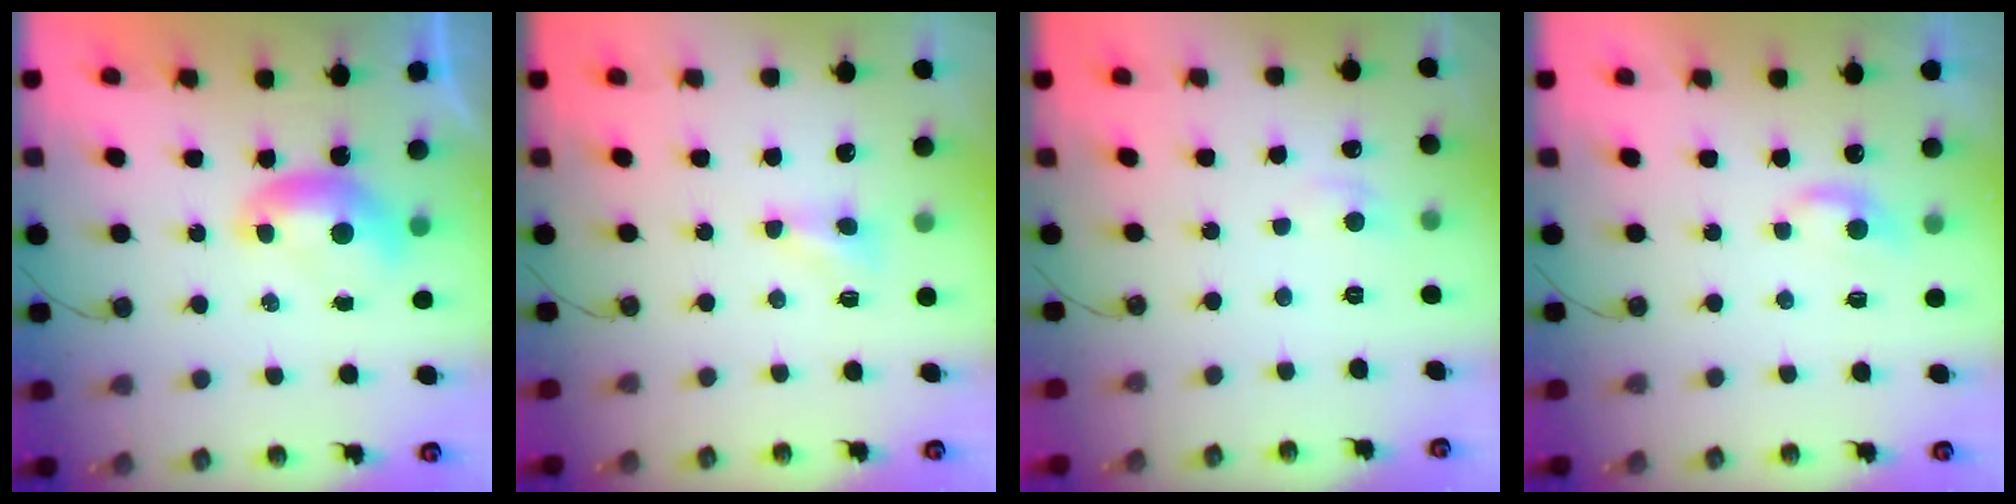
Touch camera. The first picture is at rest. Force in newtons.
{"total": 1.6, "press": 1.5, "slide": 0.5}
{"total": 0.9, "press": 0.4, "slide": 0.8}
{"total": 1.4, "press": 1.2, "slide": 0.5}